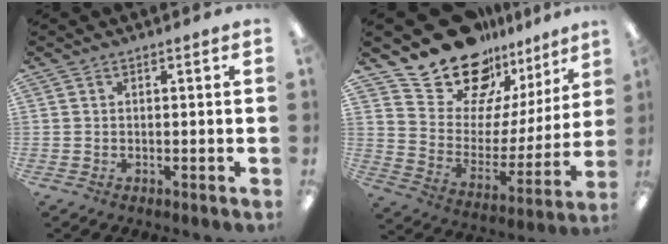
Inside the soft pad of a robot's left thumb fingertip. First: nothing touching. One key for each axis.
{"total": 19.2, "fx": 16.2, "fy": 9.1, "fz": 4.8, "tx": -0.098, "ty": -0.137, "tz": 0.291}